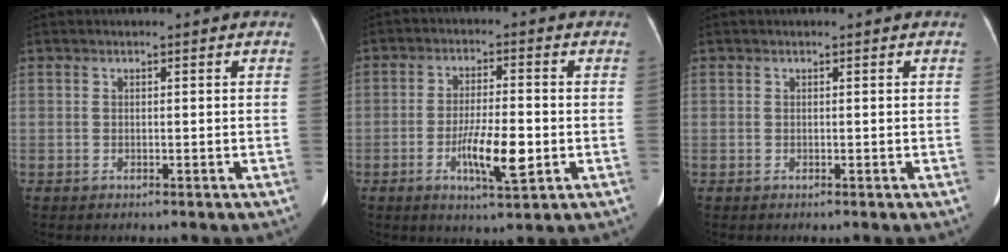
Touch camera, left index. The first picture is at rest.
{"total": 7.5, "force": [-2.1, 1.4, 7.1], "torque": [-0.128, -0.010, -0.036]}
{"total": 0.0}